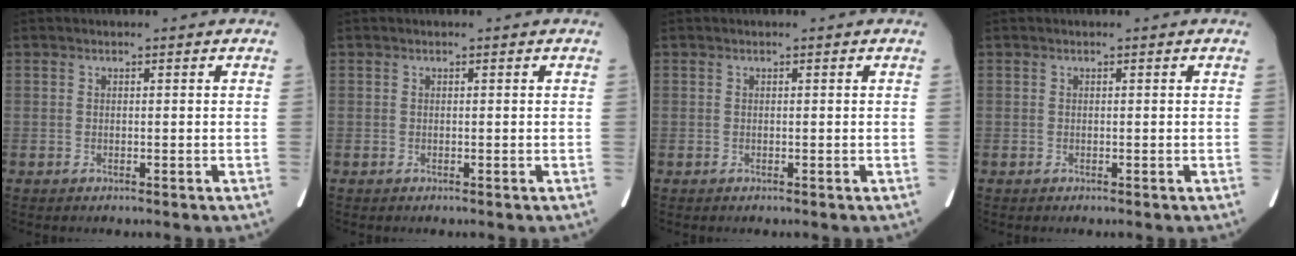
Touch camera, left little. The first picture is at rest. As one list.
[{"total": 0.0}, {"total": 0.0}, {"total": 0.0}]